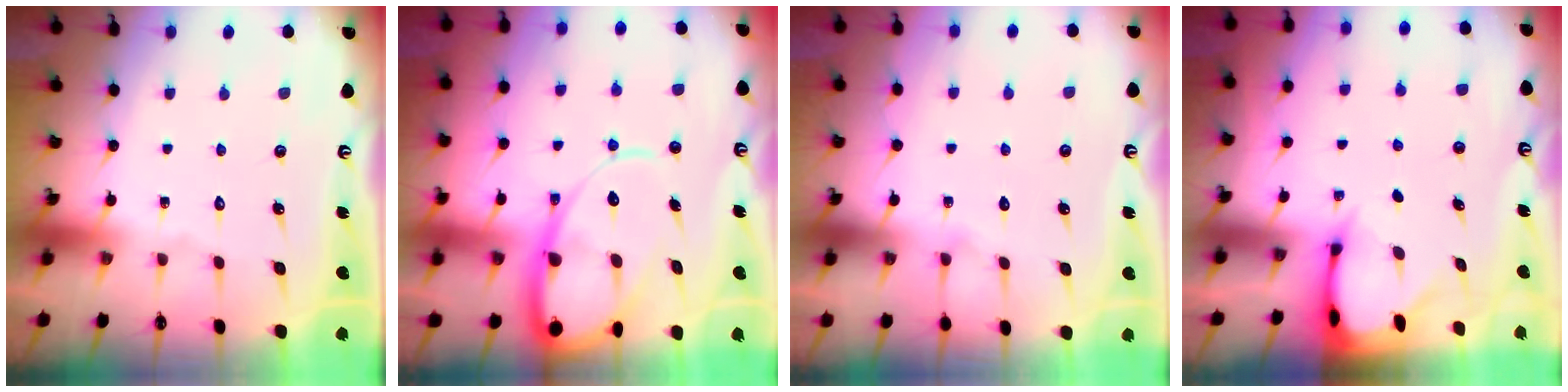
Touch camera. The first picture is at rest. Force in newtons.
{"total": 13.8, "press": 13.7, "slide": 1.4}
{"total": 5.8, "press": 5.8, "slide": 0.6}
{"total": 2.5, "press": 2.5, "slide": 0.1}